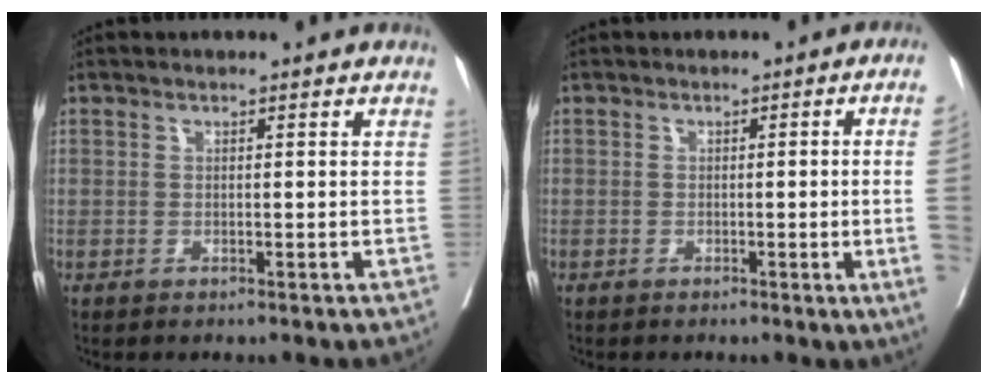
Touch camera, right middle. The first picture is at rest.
{"total": 8.2, "force": [-1.1, -2.5, 7.7], "torque": [-0.083, -0.018, -0.013]}